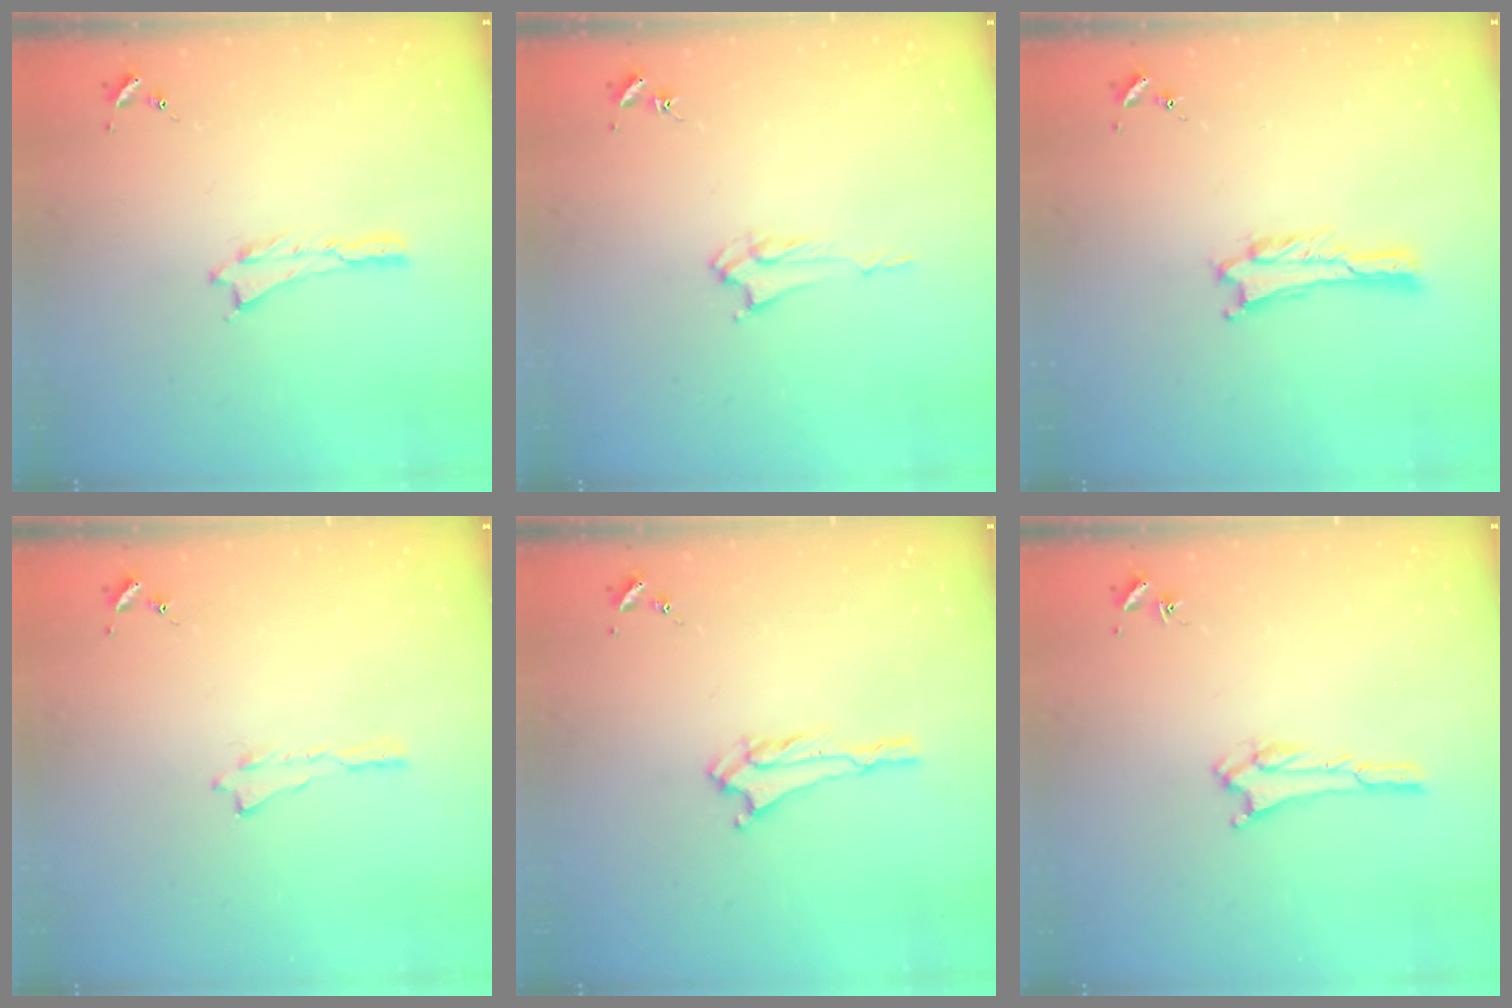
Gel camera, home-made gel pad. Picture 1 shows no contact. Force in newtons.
{"total": 2.4, "press": 2.4, "slide": 0.3}
{"total": 0.9, "press": 0.9, "slide": 0.1}
{"total": 0.0}
{"total": 1.9, "press": 1.9, "slide": 0.4}
{"total": 1.8, "press": 1.8, "slide": 0.2}